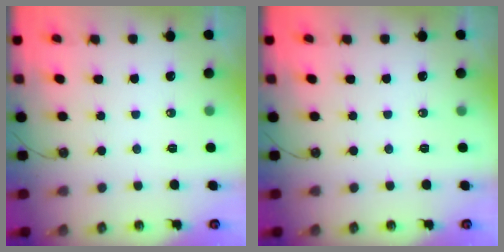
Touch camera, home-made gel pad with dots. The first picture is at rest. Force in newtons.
{"total": 0.0}